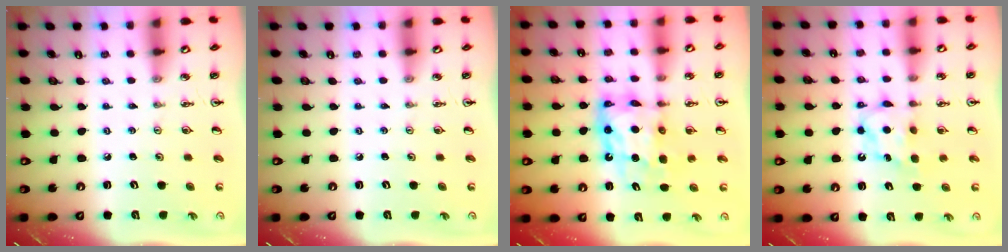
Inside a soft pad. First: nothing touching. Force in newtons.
{"total": 0.0}
{"total": 11.3, "press": 11.2, "slide": 1.0}
{"total": 6.5, "press": 6.5, "slide": 0.3}